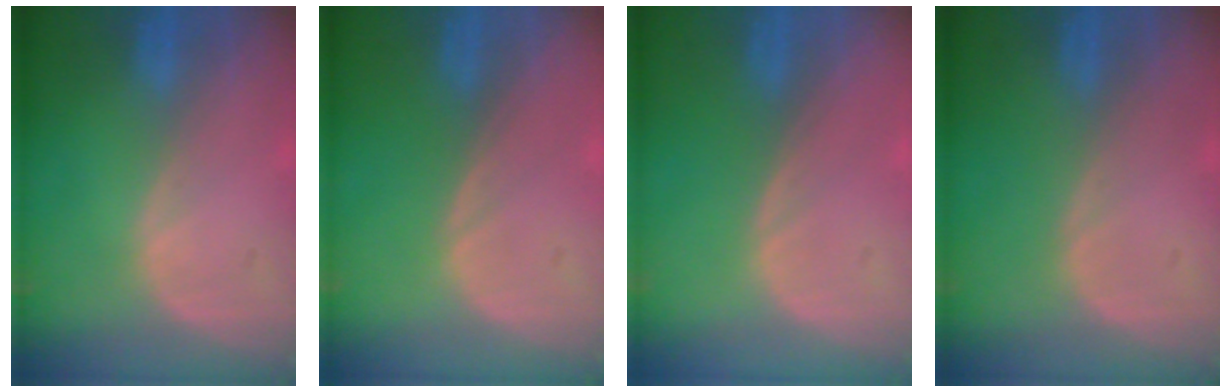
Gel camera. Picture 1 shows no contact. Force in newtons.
{"total": 0.0}
{"total": 0.0}
{"total": 0.0}